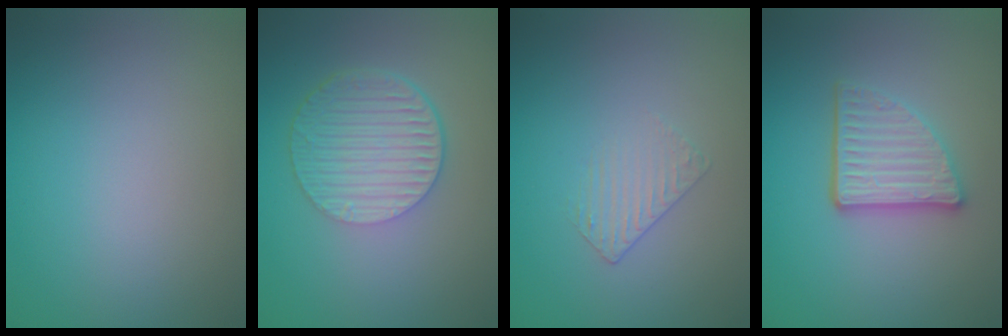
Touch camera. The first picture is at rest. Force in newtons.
{"total": 6.1, "press": 4.1, "slide": 4.5}
{"total": 1.0, "press": 0.3, "slide": 1.0}
{"total": 4.0, "press": 3.2, "slide": 2.4}